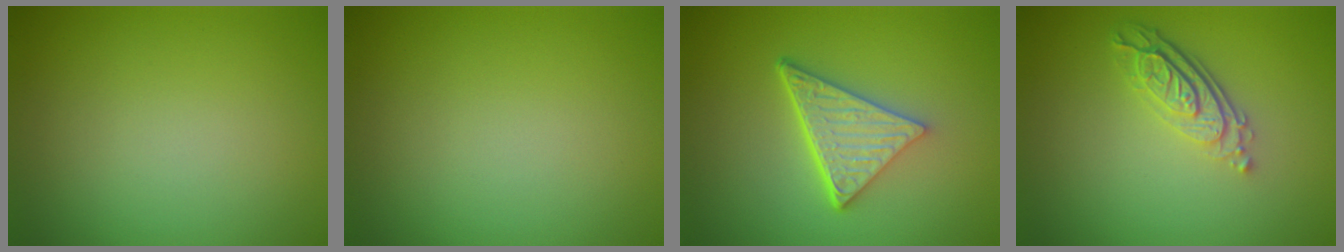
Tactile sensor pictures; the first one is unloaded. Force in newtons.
{"total": 0.0}
{"total": 5.1, "press": 3.6, "slide": 3.7}
{"total": 3.6, "press": 2.6, "slide": 2.5}